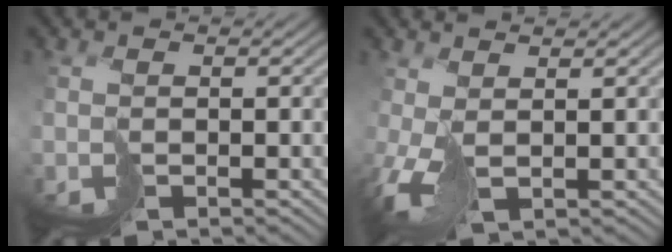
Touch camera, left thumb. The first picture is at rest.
{"total": 3.0, "force": [0.6, 1.0, 2.8], "torque": [-0.066, 0.005, 0.011]}